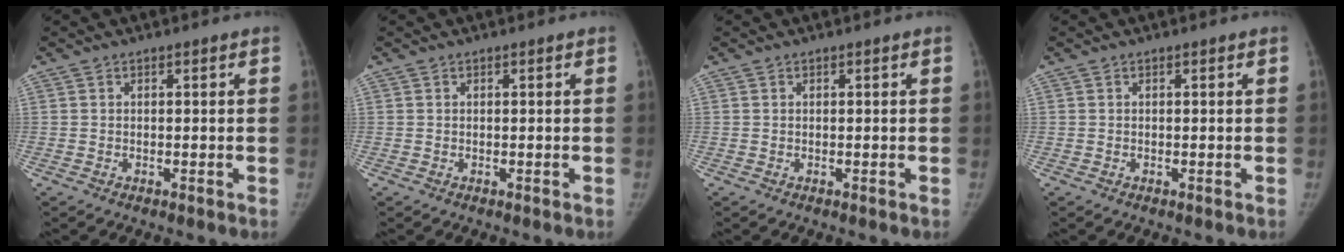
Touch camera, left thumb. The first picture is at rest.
{"total": 0.0}
{"total": 0.0}
{"total": 0.0}